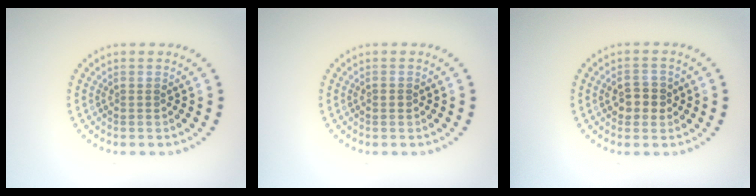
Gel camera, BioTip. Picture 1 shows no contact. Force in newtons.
{"total": 0.9, "press": 0.9, "slide": 0.1}
{"total": 2.6, "press": 2.5, "slide": 0.3}